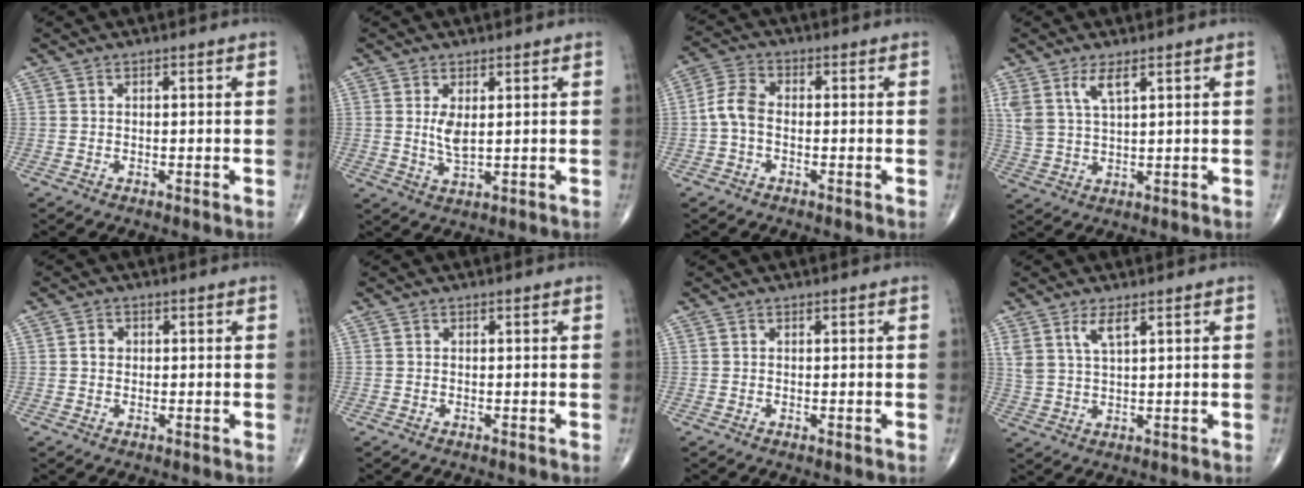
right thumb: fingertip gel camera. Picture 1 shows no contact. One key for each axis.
{"total": 3.1, "fx": 0.6, "fy": 1.1, "fz": 2.8, "tx": -0.055, "ty": -0.011, "tz": 0.017}
{"total": 5.2, "fx": -0.9, "fy": 3.2, "fz": 4.0, "tx": -0.081, "ty": 0.017, "tz": -0.028}
{"total": 5.5, "fx": 3.1, "fy": 1.8, "fz": 4.2, "tx": -0.089, "ty": -0.012, "tz": 0.069}
{"total": 1.8, "fx": 0.2, "fy": 1.5, "fz": 0.9, "tx": -0.010, "ty": 0.004, "tz": 0.002}
{"total": 0.0}
{"total": 0.0}
{"total": 4.3, "fx": 2.5, "fy": 1.2, "fz": 3.3, "tx": -0.071, "ty": -0.011, "tz": 0.055}